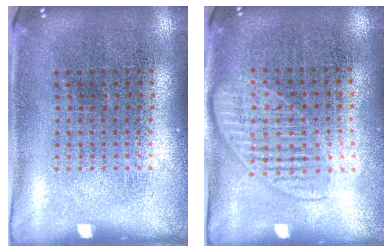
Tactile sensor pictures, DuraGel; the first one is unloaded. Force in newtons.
{"total": 1.4, "press": 1.3, "slide": 0.6}